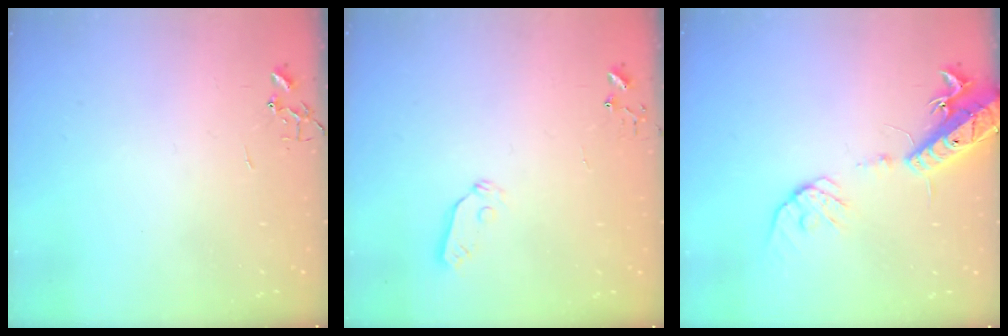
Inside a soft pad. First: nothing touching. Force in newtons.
{"total": 5.0, "press": 4.9, "slide": 0.6}
{"total": 16.0, "press": 15.7, "slide": 3.3}